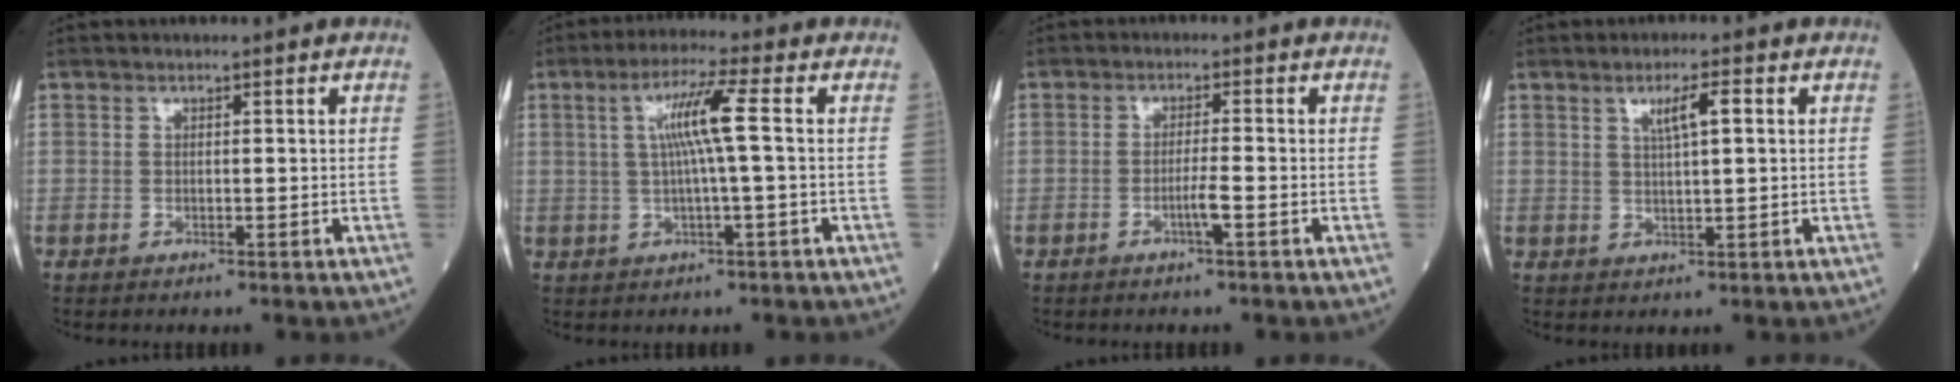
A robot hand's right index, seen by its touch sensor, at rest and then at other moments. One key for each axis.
{"total": 6.6, "fx": 0.9, "fy": -0.8, "fz": 6.5, "tx": -0.124, "ty": 0.009, "tz": 0.018}
{"total": 2.6, "fx": -1.2, "fy": -0.3, "fz": 2.3, "tx": -0.043, "ty": -0.002, "tz": -0.024}
{"total": 3.7, "fx": 1.4, "fy": 0.3, "fz": 3.4, "tx": -0.061, "ty": 0.002, "tz": 0.025}